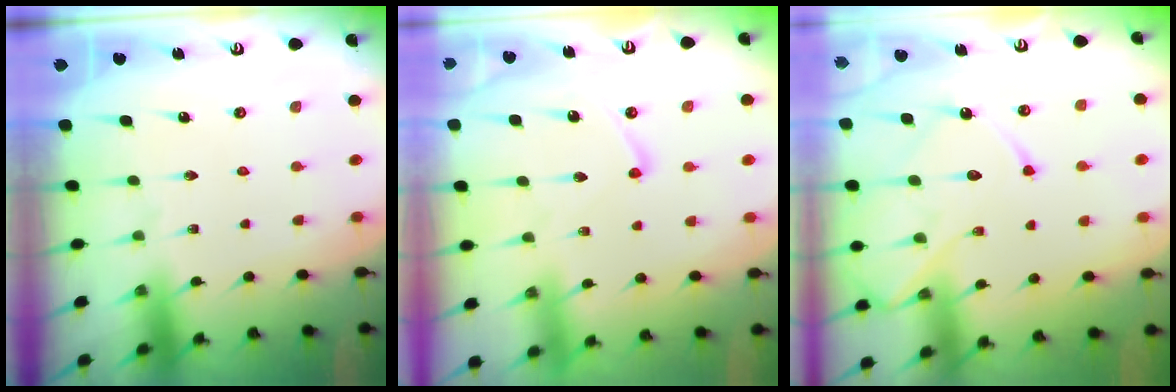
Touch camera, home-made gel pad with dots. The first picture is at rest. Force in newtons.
{"total": 6.7, "press": 6.6, "slide": 0.7}
{"total": 14.0, "press": 13.9, "slide": 1.3}